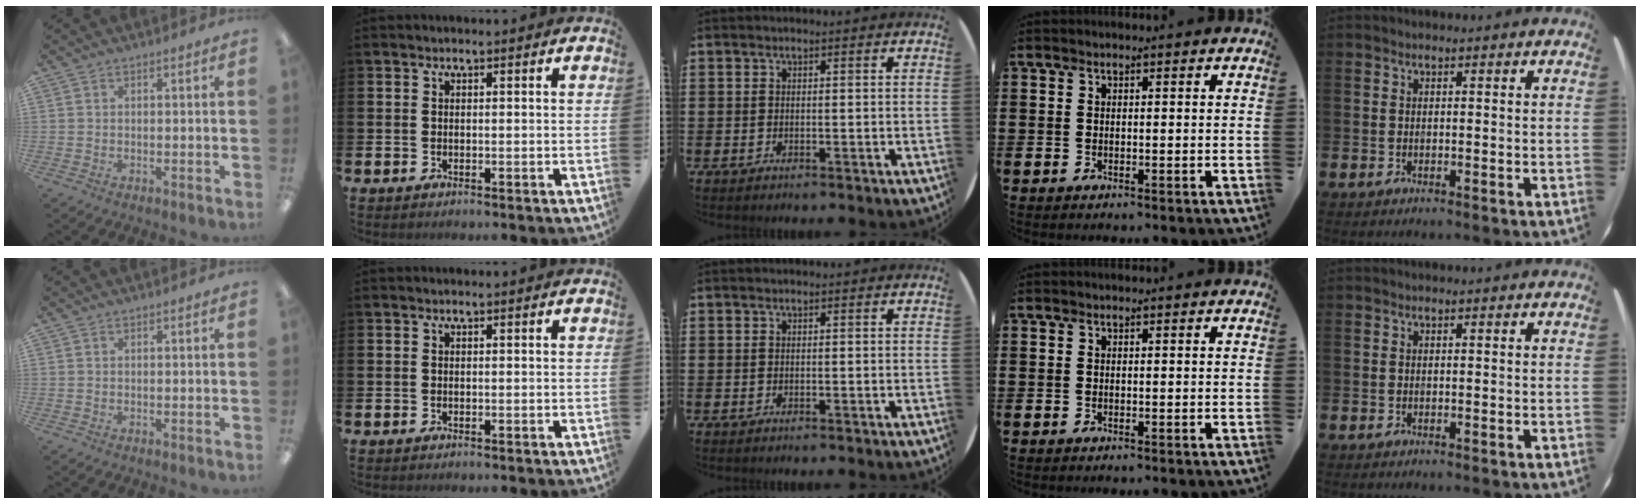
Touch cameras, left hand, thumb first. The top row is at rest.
{}